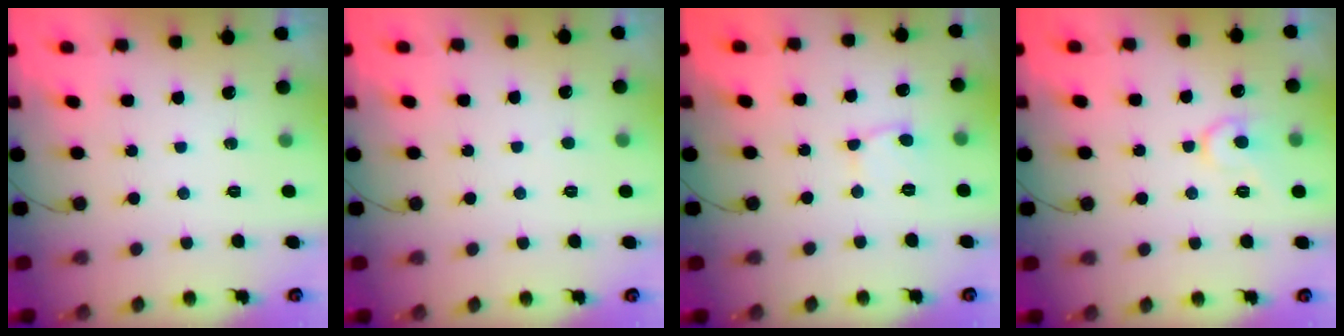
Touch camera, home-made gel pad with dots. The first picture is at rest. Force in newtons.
{"total": 2.3, "press": 2.3, "slide": 0.2}
{"total": 3.3, "press": 3.3, "slide": 0.2}
{"total": 9.5, "press": 9.5, "slide": 0.9}